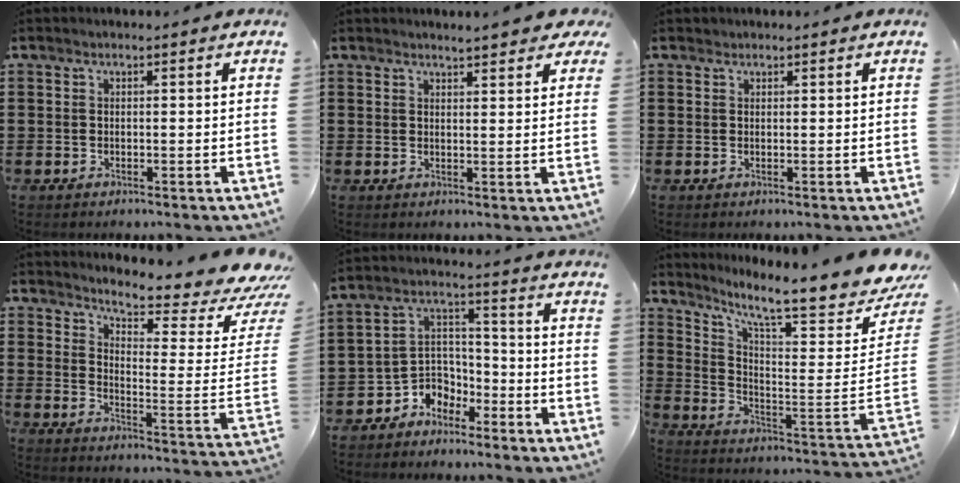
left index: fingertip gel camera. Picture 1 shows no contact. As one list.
[{"total": 3.0, "force": [2.9, 0.2, 1.0], "torque": [-0.028, 0.000, 0.053]}, {"total": 0.6, "force": [0.5, 0.3, 0.0], "torque": [-0.002, 0.001, 0.011]}, {"total": 6.8, "force": [6.2, 0.4, 2.9], "torque": [-0.064, -0.064, 0.099]}, {"total": 5.3, "force": [-4.3, 3.2, 0.2], "torque": [-0.018, 0.009, -0.089]}, {"total": 8.7, "force": [7.4, -0.4, 4.5], "torque": [-0.109, -0.079, 0.115]}]